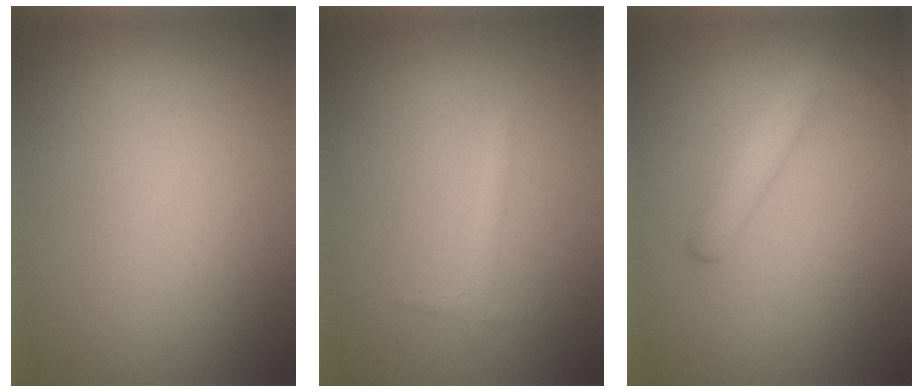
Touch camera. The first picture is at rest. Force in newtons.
{"total": 0.7, "press": 0.7, "slide": 0.1}
{"total": 2.4, "press": 2.4, "slide": 0.1}